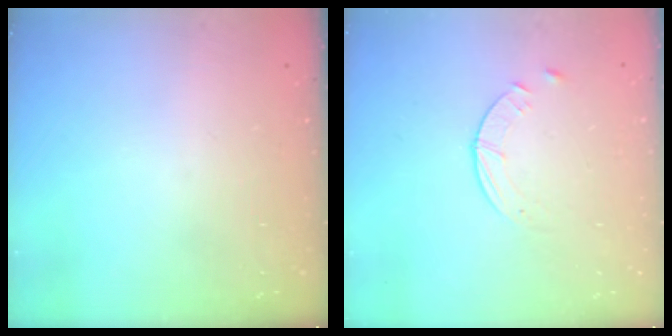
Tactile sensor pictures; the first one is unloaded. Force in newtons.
{"total": 3.0, "press": 3.0, "slide": 0.4}